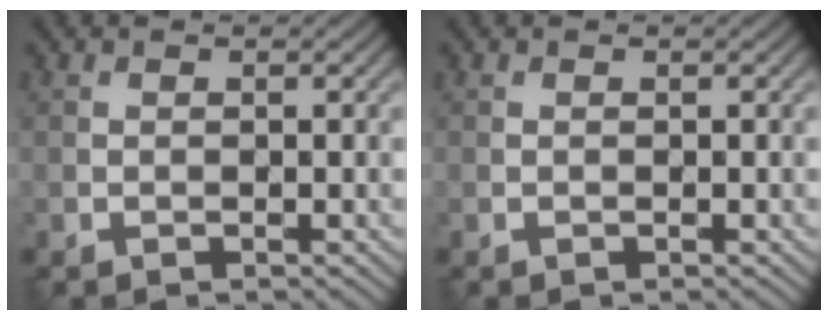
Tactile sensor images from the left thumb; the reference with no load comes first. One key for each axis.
{"total": 0.0}